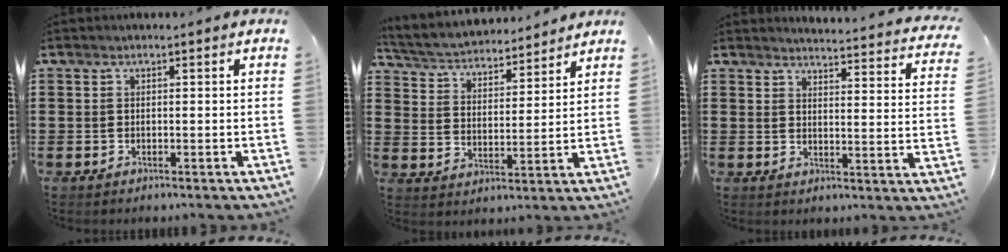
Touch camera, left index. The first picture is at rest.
{"total": 3.9, "force": [3.8, 0.5, 0.5], "torque": [-0.032, -0.029, 0.061]}
{"total": 3.4, "force": [3.4, -0.3, 0.5], "torque": [-0.021, -0.032, 0.053]}